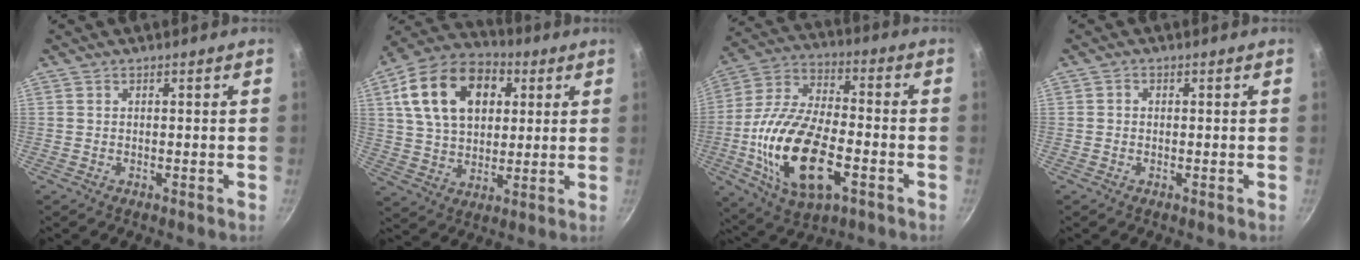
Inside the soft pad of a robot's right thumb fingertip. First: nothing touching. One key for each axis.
{"total": 19.9, "fx": 6.1, "fy": 13.4, "fz": 13.5, "tx": -0.214, "ty": 0.008, "tz": 0.095}
{"total": 22.0, "fx": -5.8, "fy": 11.0, "fz": 18.1, "tx": -0.347, "ty": 0.023, "tz": -0.109}
{"total": 0.9, "fx": -0.1, "fy": 0.8, "fz": 0.4, "tx": -0.007, "ty": 0.005, "tz": -0.003}